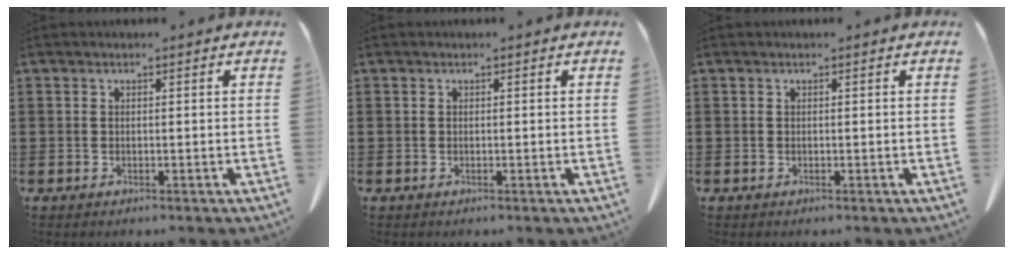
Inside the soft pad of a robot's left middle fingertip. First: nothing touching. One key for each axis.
{"total": 0.0}
{"total": 0.0}